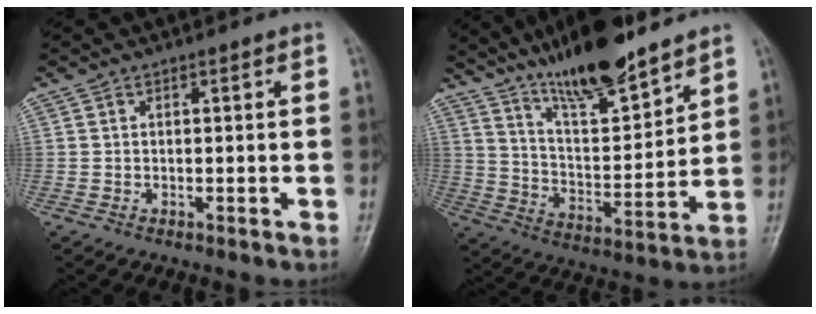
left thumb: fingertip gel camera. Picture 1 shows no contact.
{"total": 16.9, "force": [13.1, 3.8, 9.8], "torque": [-0.144, -0.073, 0.233]}